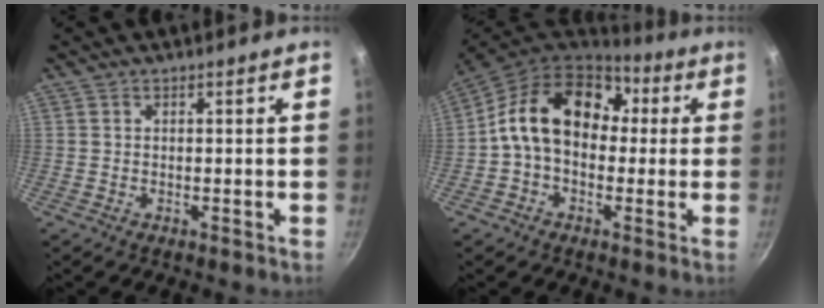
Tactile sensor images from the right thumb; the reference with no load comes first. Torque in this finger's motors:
{"motor_torque": [-0.02, 2.65, 1.45, -0.57, 0.26]}